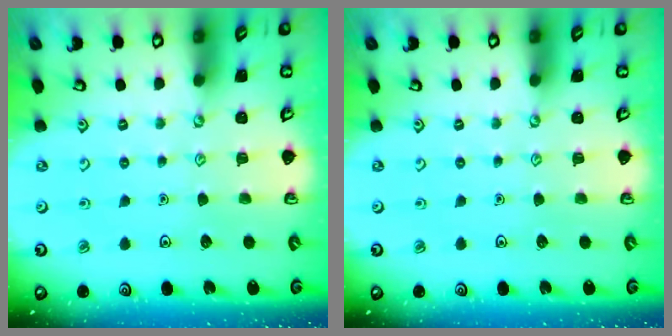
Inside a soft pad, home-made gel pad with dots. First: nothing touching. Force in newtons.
{"total": 0.0}